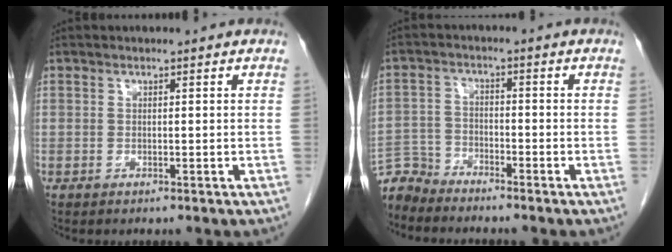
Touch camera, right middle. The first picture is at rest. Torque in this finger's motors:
{"motor_torque": [-0.10, -0.07, -0.06, -0.04]}